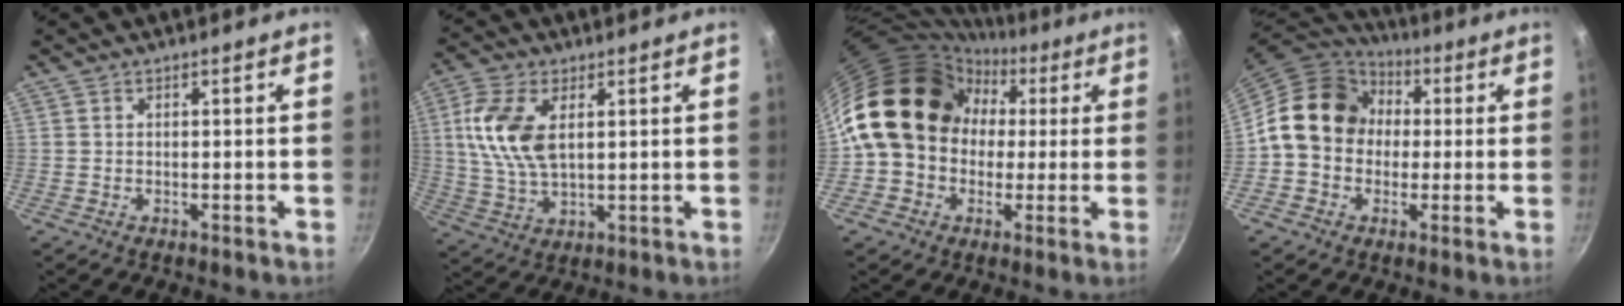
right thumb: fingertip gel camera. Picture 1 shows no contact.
{"total": 11.3, "force": [2.7, 6.1, 9.1], "torque": [-0.186, -0.004, 0.056]}
{"total": 17.9, "force": [1.4, 15.0, 9.5], "torque": [-0.128, 0.053, 0.014]}
{"total": 14.6, "force": [1.1, 12.2, 7.9], "torque": [-0.093, 0.030, 0.001]}